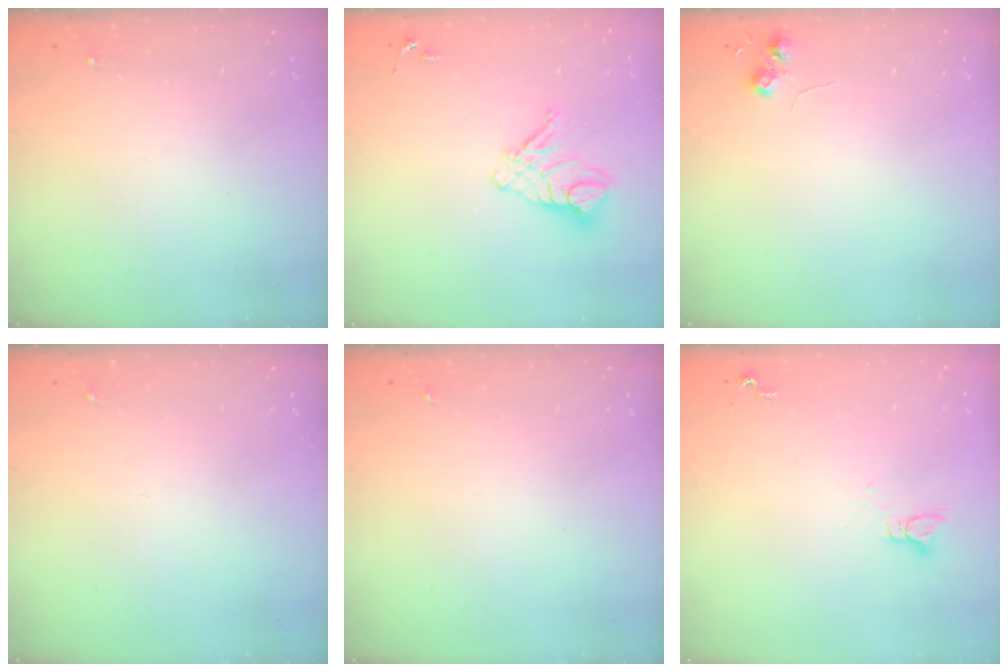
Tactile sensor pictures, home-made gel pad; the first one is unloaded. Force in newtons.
{"total": 10.7, "press": 10.6, "slide": 1.1}
{"total": 5.2, "press": 5.2, "slide": 0.7}
{"total": 0.0}
{"total": 0.0}
{"total": 2.2, "press": 2.2, "slide": 0.1}